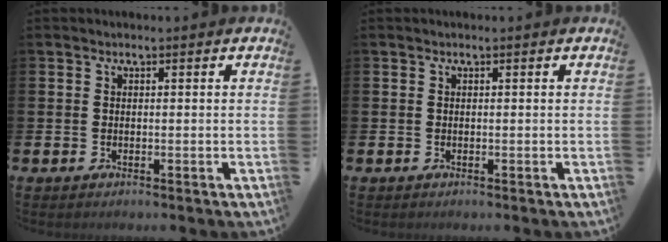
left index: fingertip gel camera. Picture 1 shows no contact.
{"total": 0.0}